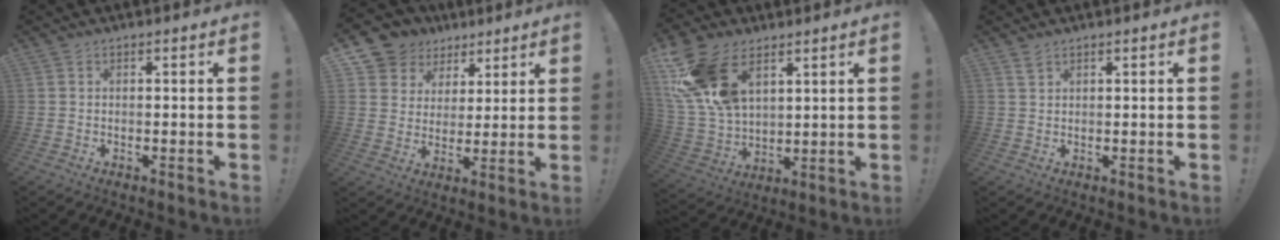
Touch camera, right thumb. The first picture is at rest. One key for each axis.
{"total": 9.4, "fx": 5.1, "fy": 7.7, "fz": 1.6, "tx": -0.027, "ty": -0.039, "tz": 0.106}
{"total": 19.1, "fx": 9.2, "fy": 11.6, "fz": 12.1, "tx": -0.253, "ty": -0.045, "tz": 0.173}
{"total": 1.6, "fx": 1.3, "fy": 0.7, "fz": 0.7, "tx": -0.014, "ty": -0.001, "tz": 0.024}